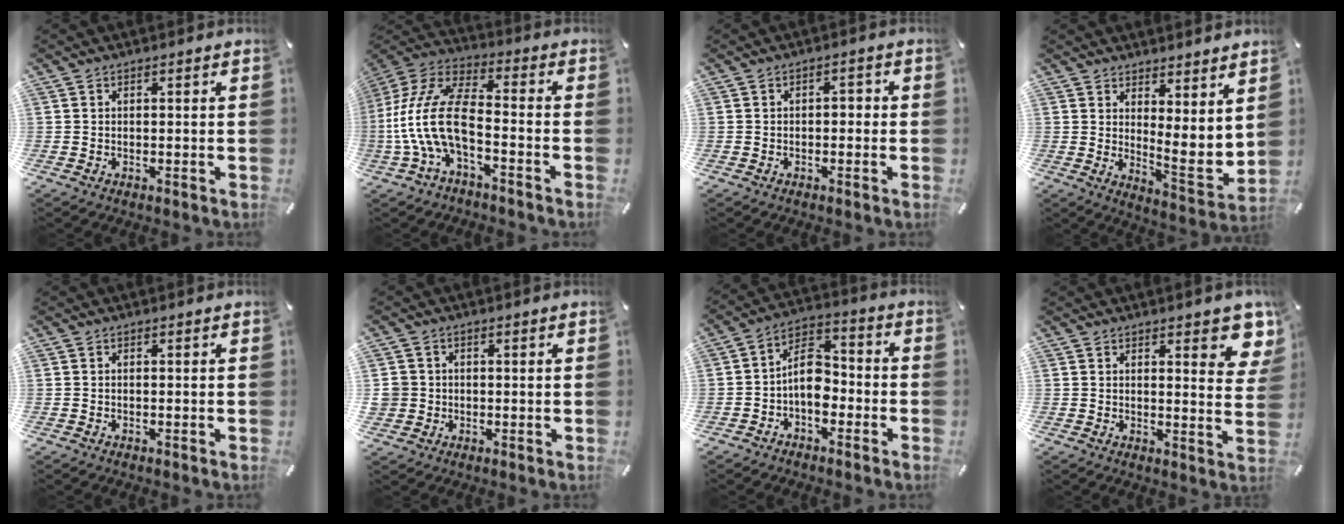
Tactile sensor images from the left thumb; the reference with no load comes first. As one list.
[{"total": 15.1, "force": [-4.3, 7.3, 12.5], "torque": [-0.275, 0.007, -0.078]}, {"total": 1.9, "force": [-1.1, 1.1, 1.1], "torque": [-0.022, 0.010, -0.025]}, {"total": 5.8, "force": [4.4, 1.9, 3.3], "torque": [-0.035, -0.059, 0.080]}, {"total": 0.0}, {"total": 4.0, "force": [0.3, 4.0, 0.2], "torque": [-0.010, 0.004, 0.005]}, {"total": 9.4, "force": [-2.7, 6.3, 6.4], "torque": [-0.118, 0.015, -0.047]}, {"total": 7.5, "force": [5.4, 2.4, 4.5], "torque": [-0.046, -0.044, 0.088]}]